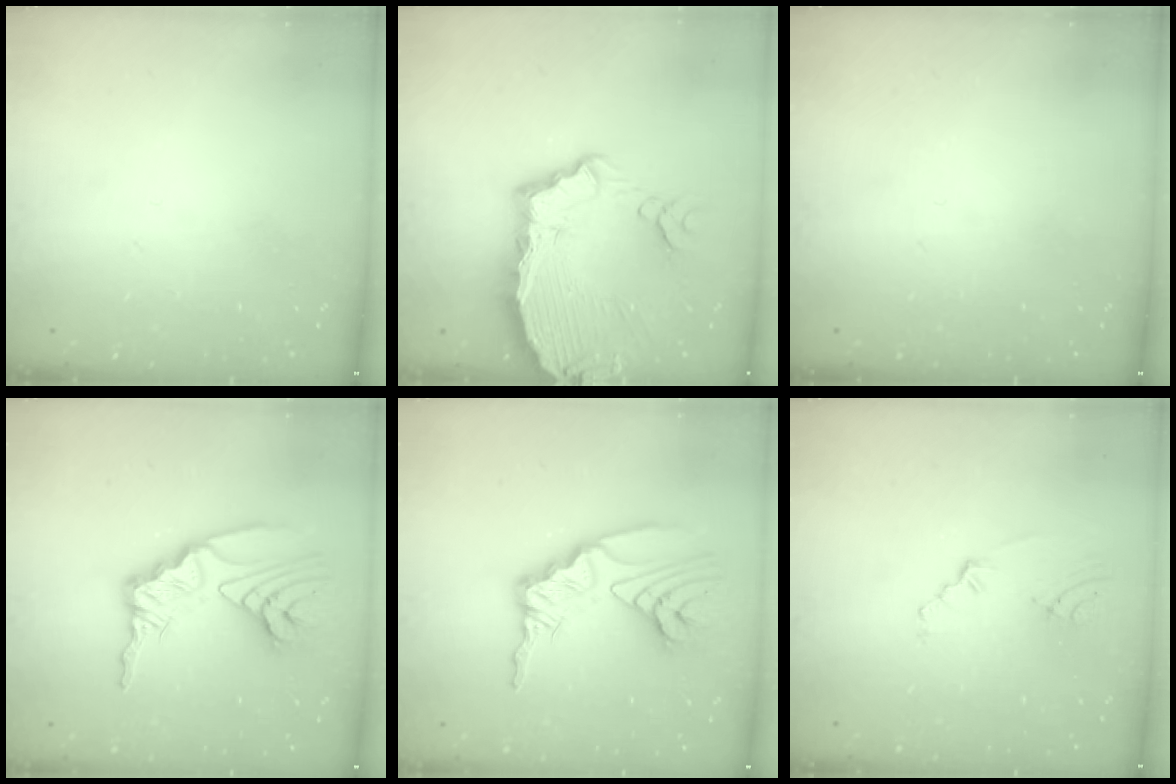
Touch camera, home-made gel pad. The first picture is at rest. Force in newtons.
{"total": 9.7, "press": 9.7, "slide": 1.1}
{"total": 0.0}
{"total": 15.6, "press": 15.4, "slide": 1.8}
{"total": 15.6, "press": 15.4, "slide": 1.8}
{"total": 4.7, "press": 1.6, "slide": 4.4}